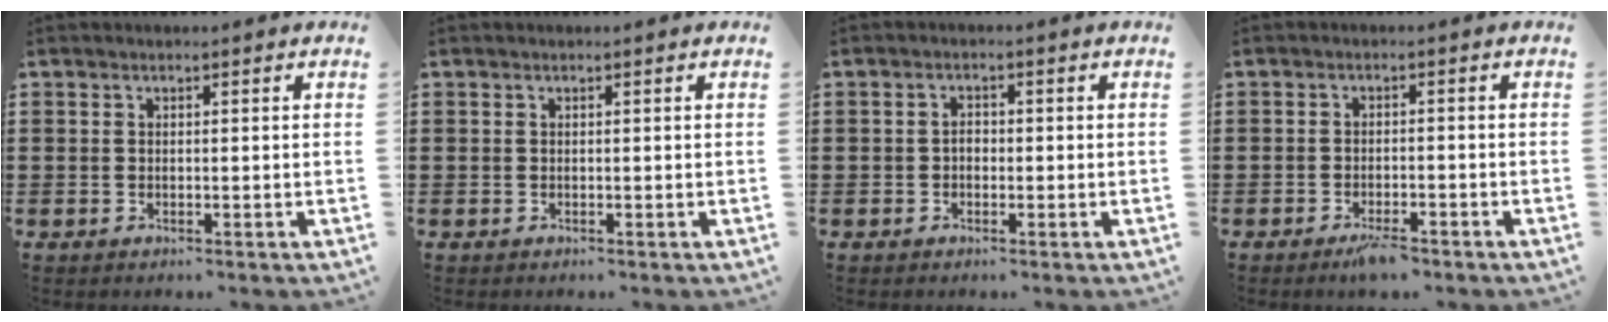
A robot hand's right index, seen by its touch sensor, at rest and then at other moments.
{"total": 0.0}
{"total": 1.5, "force": [-0.3, 1.0, 1.1], "torque": [-0.023, 0.002, -0.007]}
{"total": 2.5, "force": [-1.9, 0.6, 1.4], "torque": [-0.024, 0.006, -0.036]}